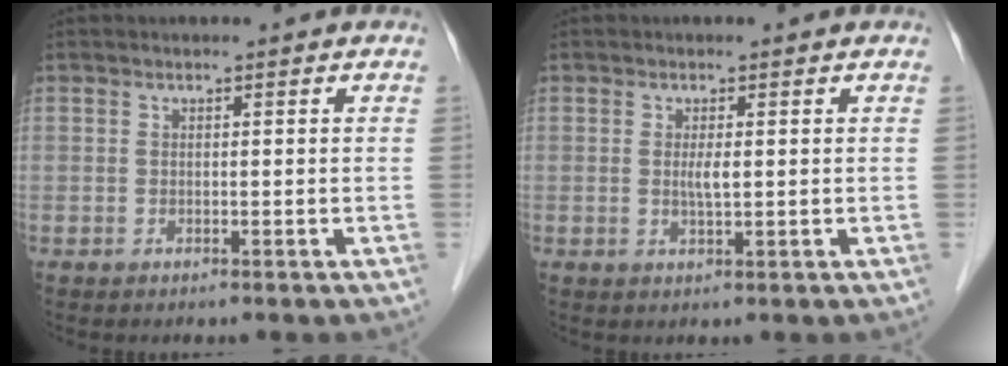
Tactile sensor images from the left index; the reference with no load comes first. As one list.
[{"total": 1.9, "force": [0.2, 0.2, 1.9], "torque": [-0.040, -0.002, 0.004]}]